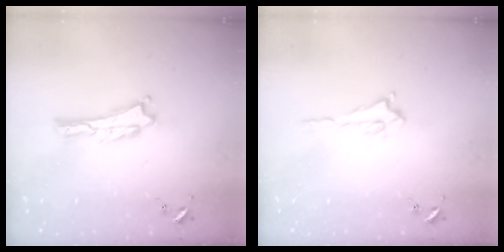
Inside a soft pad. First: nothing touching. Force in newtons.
{"total": 0.7, "press": 0.7, "slide": 0.2}